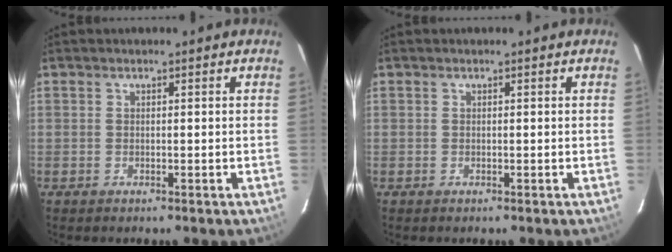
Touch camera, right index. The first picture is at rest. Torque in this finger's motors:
{"motor_torque": [0.00, 0.00, 0.00, 0.00]}